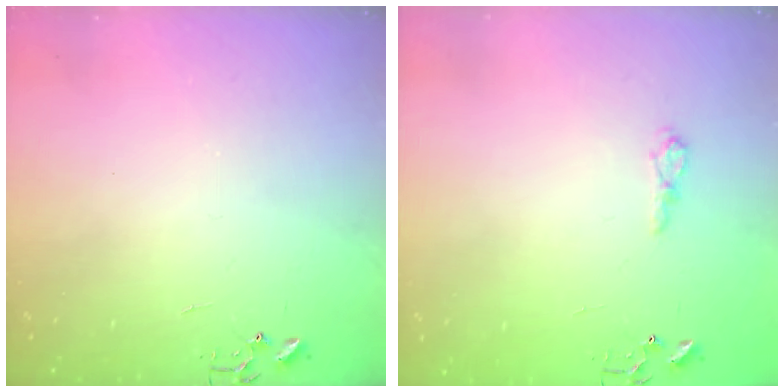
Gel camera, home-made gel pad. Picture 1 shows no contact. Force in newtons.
{"total": 6.5, "press": 6.5, "slide": 0.7}